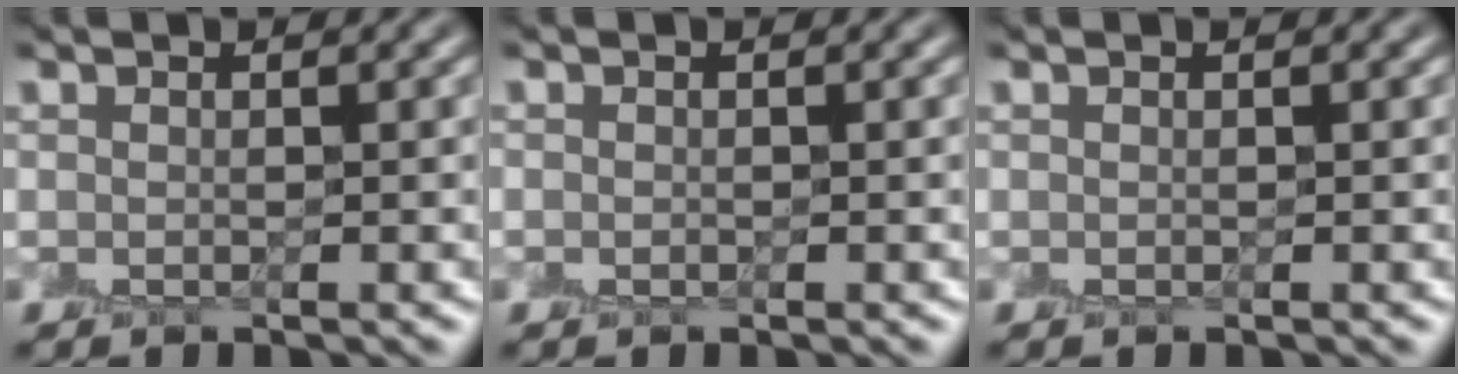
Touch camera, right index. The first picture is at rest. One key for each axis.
{"total": 0.0}
{"total": 0.0}